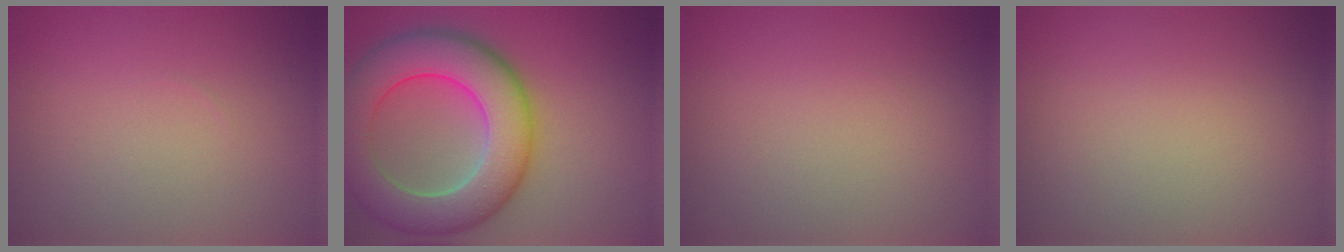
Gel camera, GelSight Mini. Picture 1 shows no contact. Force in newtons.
{"total": 10.6, "press": 10.5, "slide": 0.5}
{"total": 0.0}
{"total": 0.0}